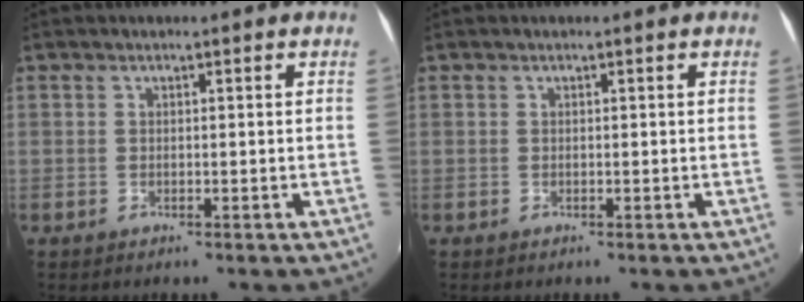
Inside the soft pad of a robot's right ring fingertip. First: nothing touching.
{"total": 0.0}